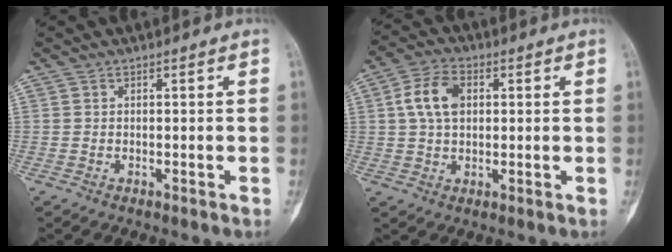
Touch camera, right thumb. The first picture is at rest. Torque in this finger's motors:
{"motor_torque": [1.03, 0.85, 0.83, 0.17, 0.01]}